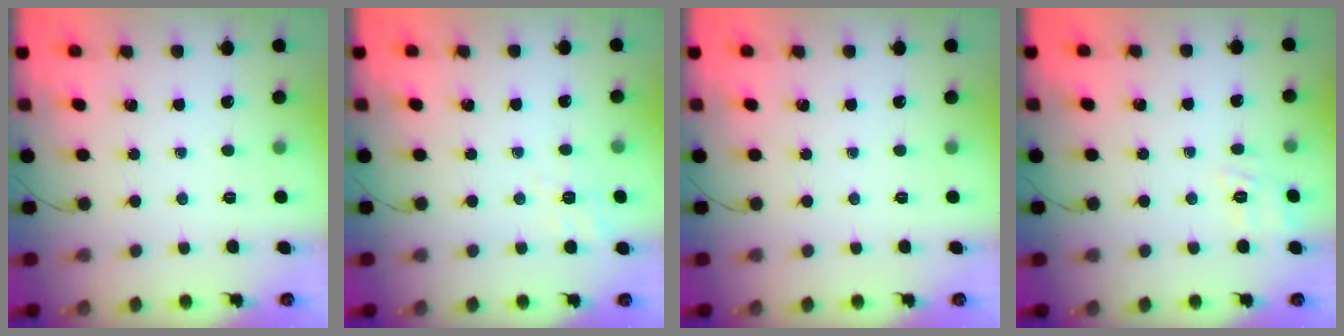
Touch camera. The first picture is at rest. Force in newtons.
{"total": 2.2, "press": 0.2, "slide": 2.2}
{"total": 0.0}
{"total": 4.8, "press": 4.5, "slide": 1.7}